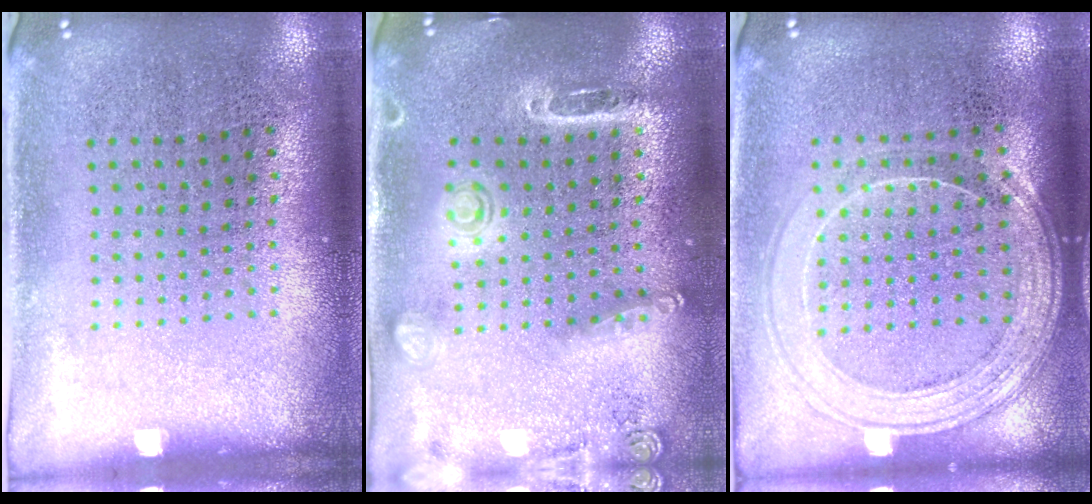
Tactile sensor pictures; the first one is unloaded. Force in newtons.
{"total": 1.6, "press": 1.5, "slide": 0.6}
{"total": 1.6, "press": 1.5, "slide": 0.6}